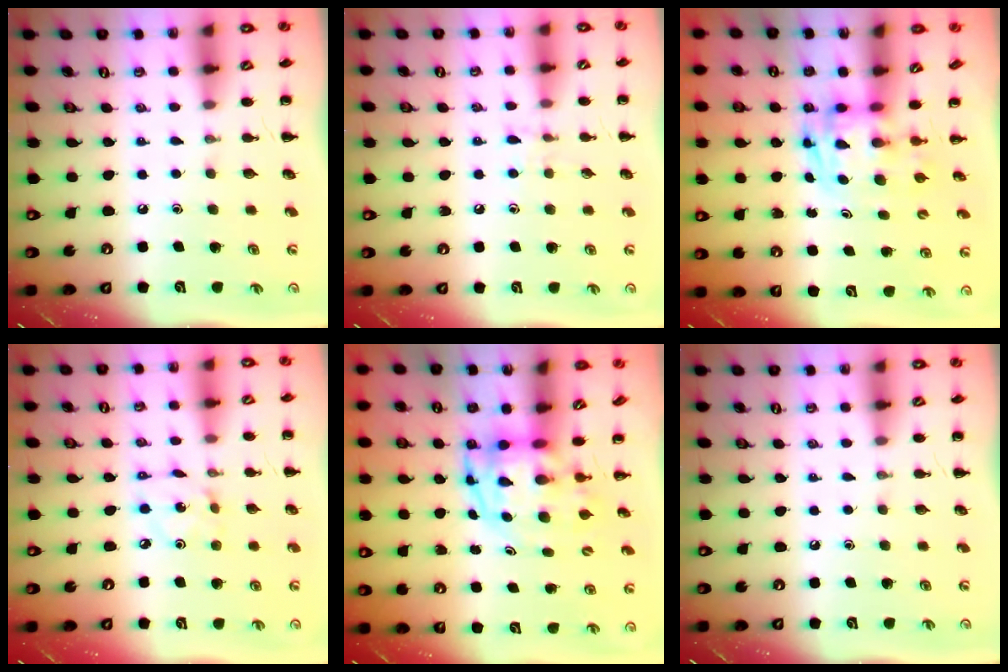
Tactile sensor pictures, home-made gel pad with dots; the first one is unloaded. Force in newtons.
{"total": 5.6, "press": 5.3, "slide": 1.6}
{"total": 2.8, "press": 2.8, "slide": 0.5}
{"total": 2.1, "press": 2.0, "slide": 0.6}
{"total": 4.1, "press": 4.0, "slide": 0.9}
{"total": 0.0}